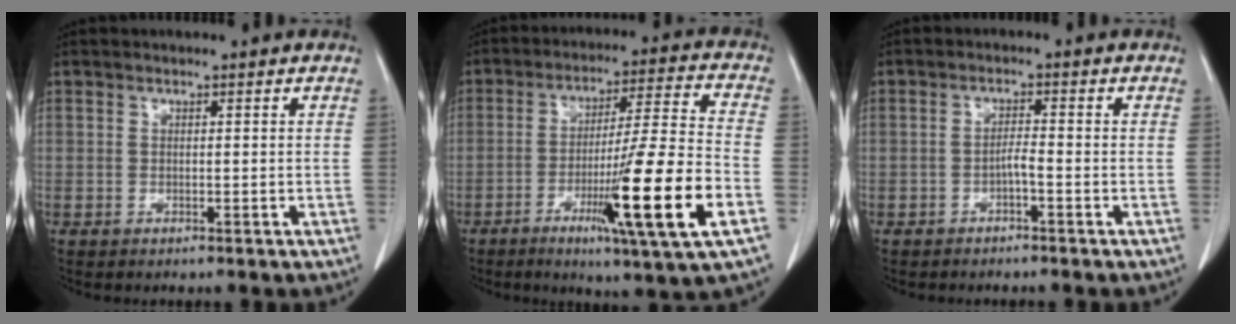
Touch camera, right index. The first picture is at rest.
{"total": 17.8, "force": [-6.4, -1.0, 16.6], "torque": [-0.280, -0.022, -0.103]}
{"total": 1.8, "force": [-1.0, 0.0, 1.5], "torque": [-0.028, 0.002, -0.018]}